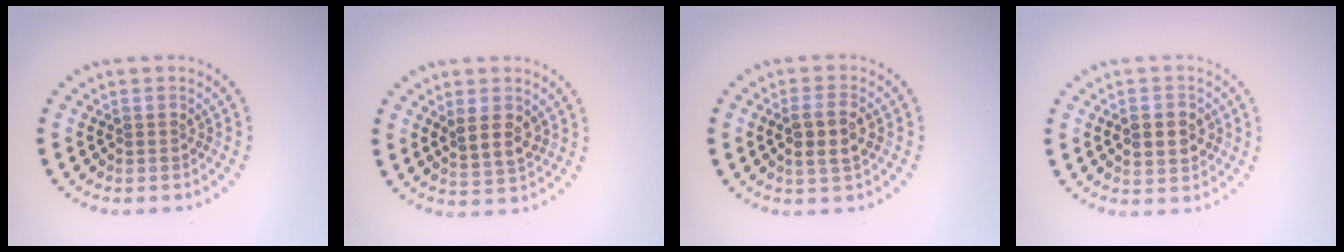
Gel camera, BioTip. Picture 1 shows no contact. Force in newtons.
{"total": 2.6, "press": 2.4, "slide": 1.0}
{"total": 2.7, "press": 2.6, "slide": 0.7}
{"total": 3.0, "press": 3.0, "slide": 0.1}